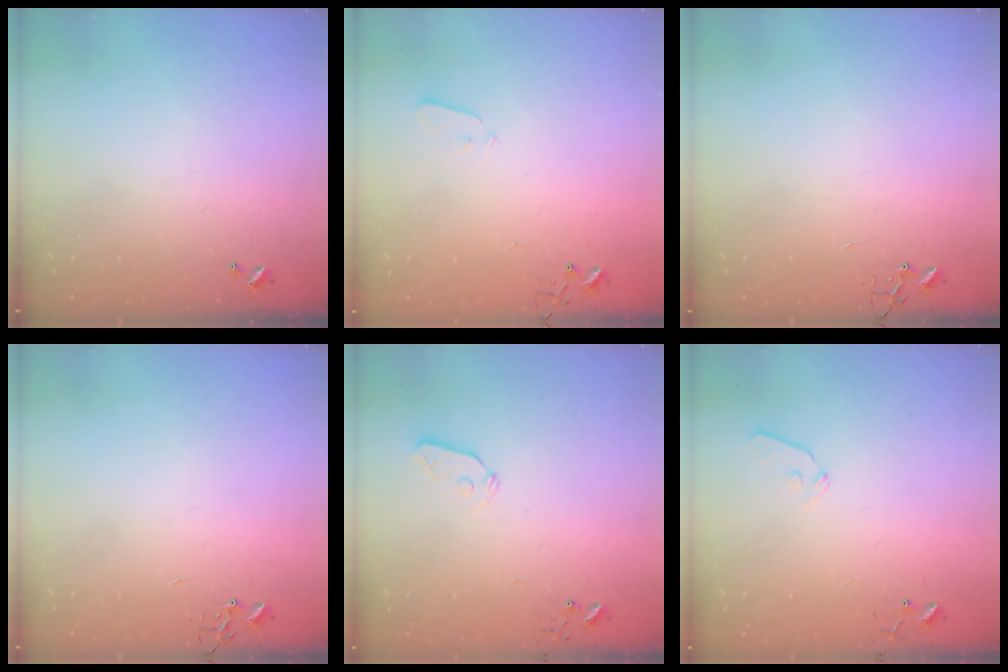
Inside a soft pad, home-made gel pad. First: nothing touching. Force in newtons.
{"total": 3.2, "press": 3.1, "slide": 0.7}
{"total": 0.0}
{"total": 0.0}
{"total": 4.6, "press": 4.6, "slide": 0.3}
{"total": 7.5, "press": 7.4, "slide": 0.9}